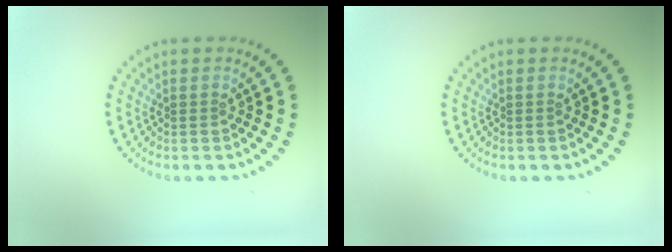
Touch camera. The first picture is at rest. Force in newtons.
{"total": 0.0}